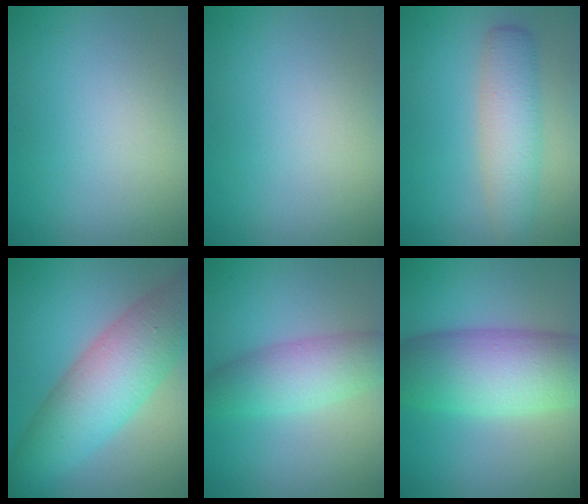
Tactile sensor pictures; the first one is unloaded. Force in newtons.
{"total": 0.0}
{"total": 4.2, "press": 4.2, "slide": 0.1}
{"total": 8.5, "press": 8.5, "slide": 0.1}
{"total": 4.7, "press": 4.7, "slide": 0.1}
{"total": 9.7, "press": 9.7, "slide": 0.1}